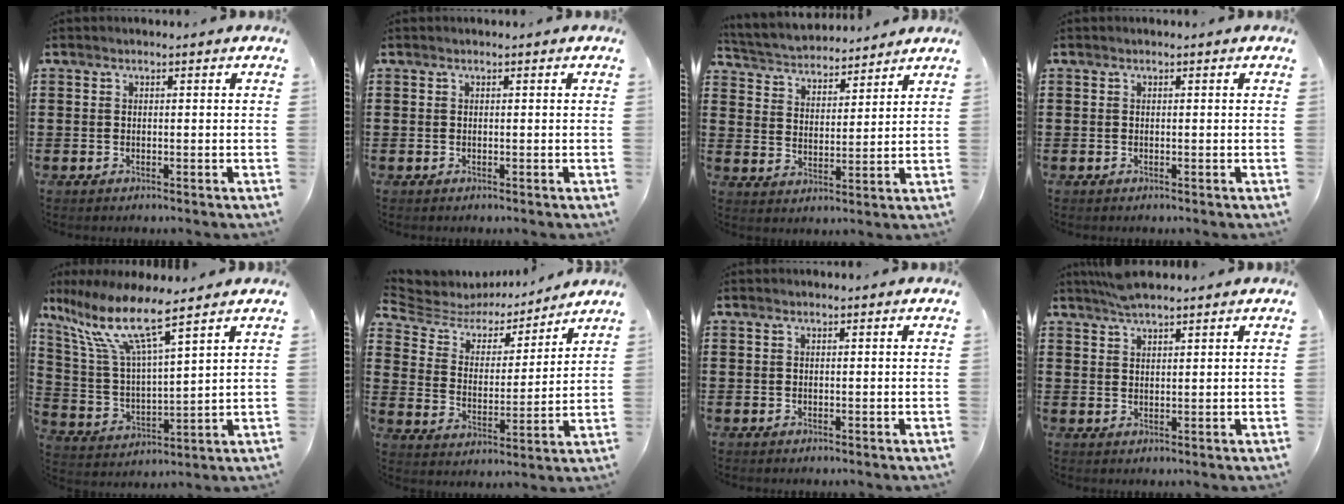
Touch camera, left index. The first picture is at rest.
{"total": 0.0}
{"total": 3.9, "force": [3.8, 0.6, -0.2], "torque": [-0.018, -0.025, 0.063]}
{"total": 0.0}
{"total": 10.3, "force": [7.4, 1.4, 7.0], "torque": [-0.170, -0.040, 0.123]}
{"total": 5.0, "force": [4.4, 1.9, 1.3], "torque": [-0.056, -0.028, 0.069]}
{"total": 0.0}
{"total": 2.7, "force": [2.5, 0.4, 1.0], "torque": [-0.025, 0.002, 0.047]}